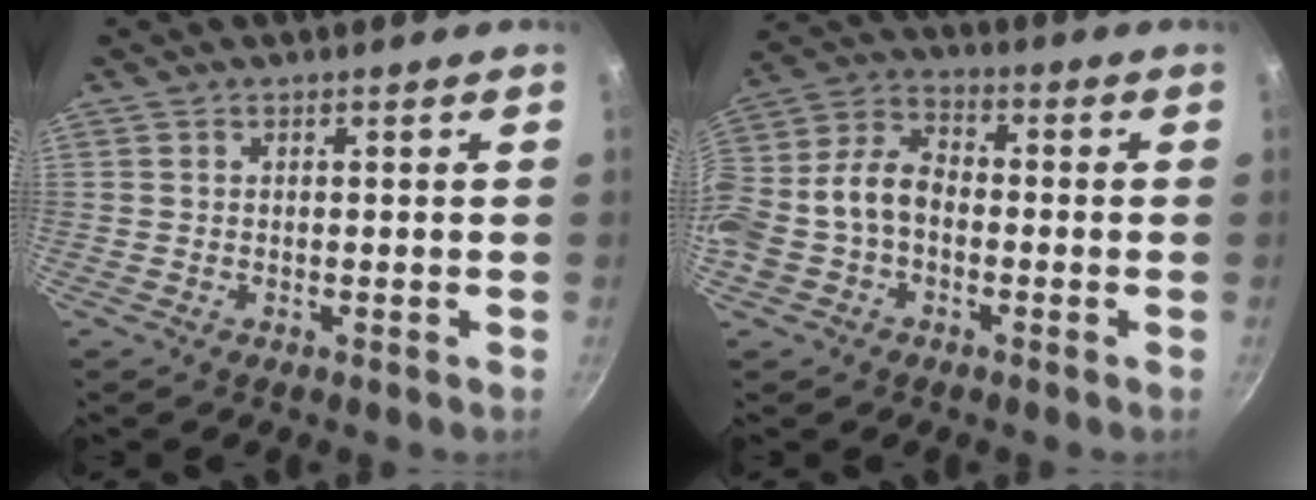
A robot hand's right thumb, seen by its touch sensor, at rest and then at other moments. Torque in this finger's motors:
{"motor_torque": [-0.11, 1.02, 0.27, -0.24, 0.13]}